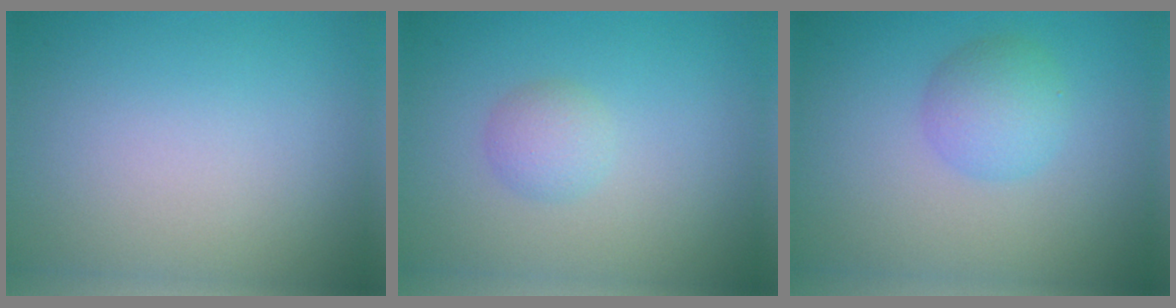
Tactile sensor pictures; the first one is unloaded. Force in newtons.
{"total": 1.7, "press": 1.7, "slide": 0.1}
{"total": 2.8, "press": 2.8, "slide": 0.1}